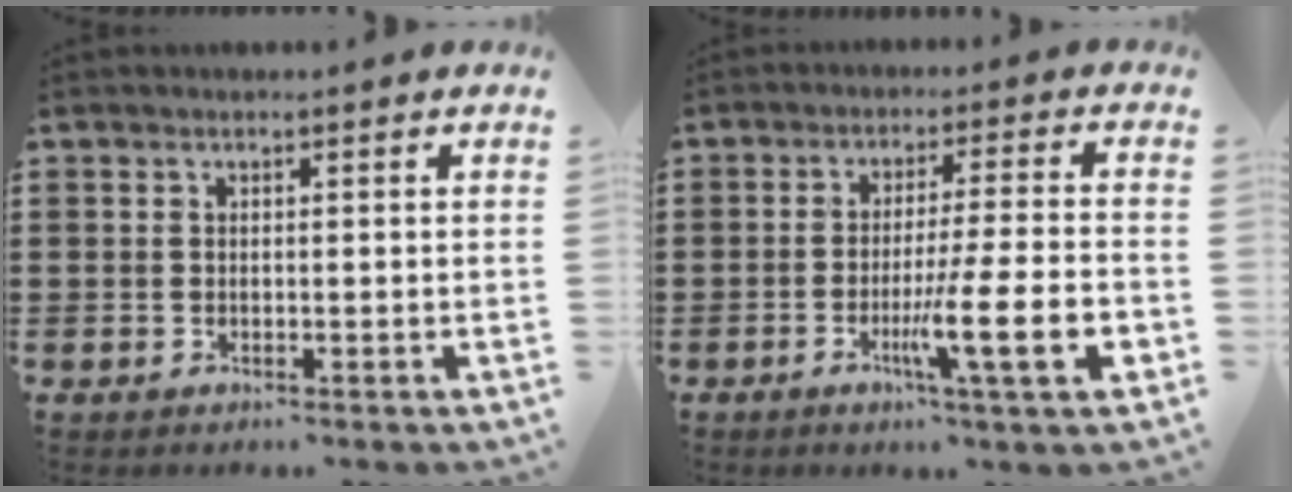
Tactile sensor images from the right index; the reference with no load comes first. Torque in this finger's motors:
{"motor_torque": [0.85, -0.24, 0.32, 0.12]}